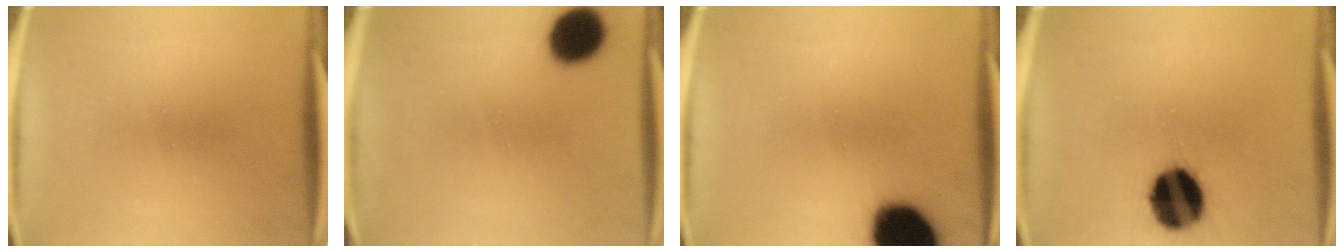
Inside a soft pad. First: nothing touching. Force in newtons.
{"total": 12.3}
{"total": 18.8}
{"total": 16.2}